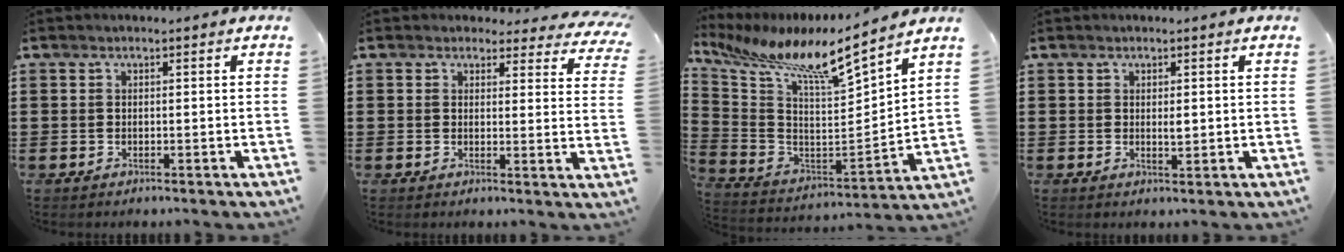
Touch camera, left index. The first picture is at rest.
{"total": 3.2, "force": [2.9, 1.3, 0.7], "torque": [-0.019, -0.009, 0.051]}
{"total": 9.8, "force": [8.0, 0.4, 5.6], "torque": [-0.137, -0.068, 0.122]}
{"total": 1.4, "force": [0.3, 0.5, 1.3], "torque": [-0.017, 0.001, 0.003]}